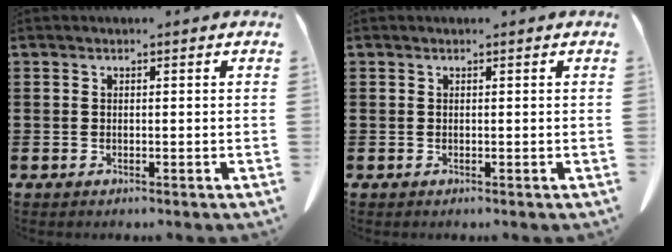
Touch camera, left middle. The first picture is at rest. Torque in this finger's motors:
{"motor_torque": [-0.03, -0.05, 0.00, 0.00]}